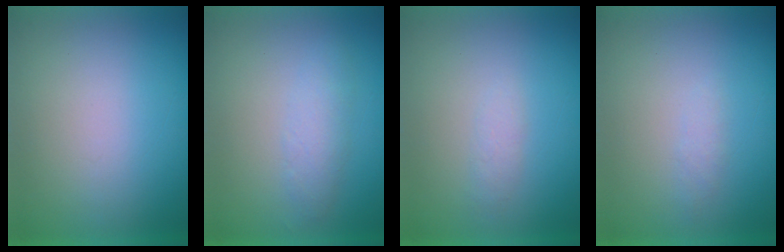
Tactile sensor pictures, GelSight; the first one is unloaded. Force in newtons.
{"total": 2.4}
{"total": 1.4}
{"total": 1.2}